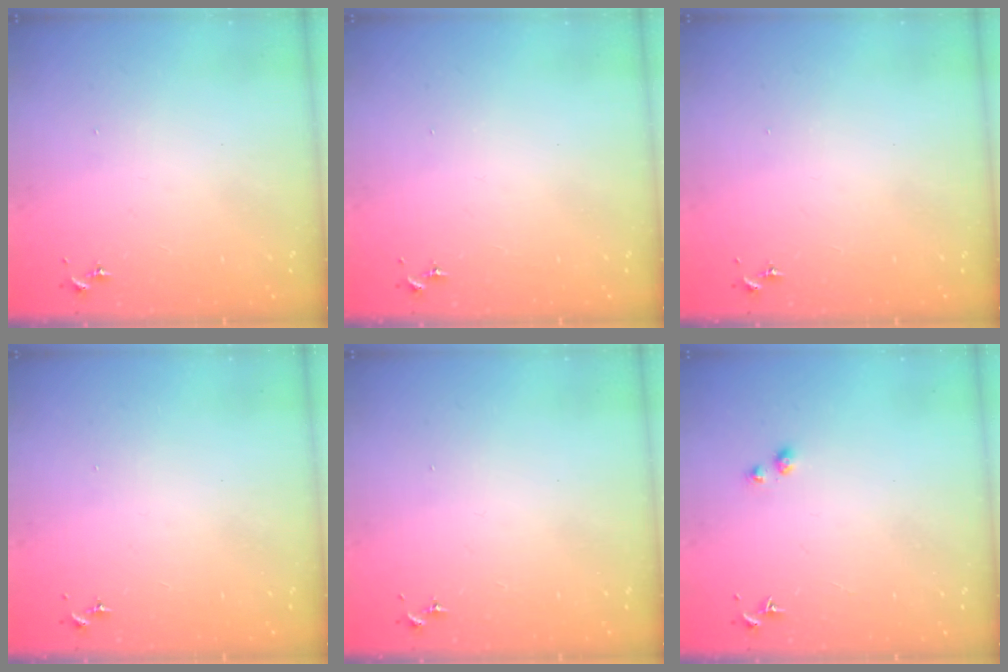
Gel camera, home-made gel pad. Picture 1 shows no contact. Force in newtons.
{"total": 0.0}
{"total": 0.0}
{"total": 0.0}
{"total": 0.0}
{"total": 2.9, "press": 2.8, "slide": 0.4}